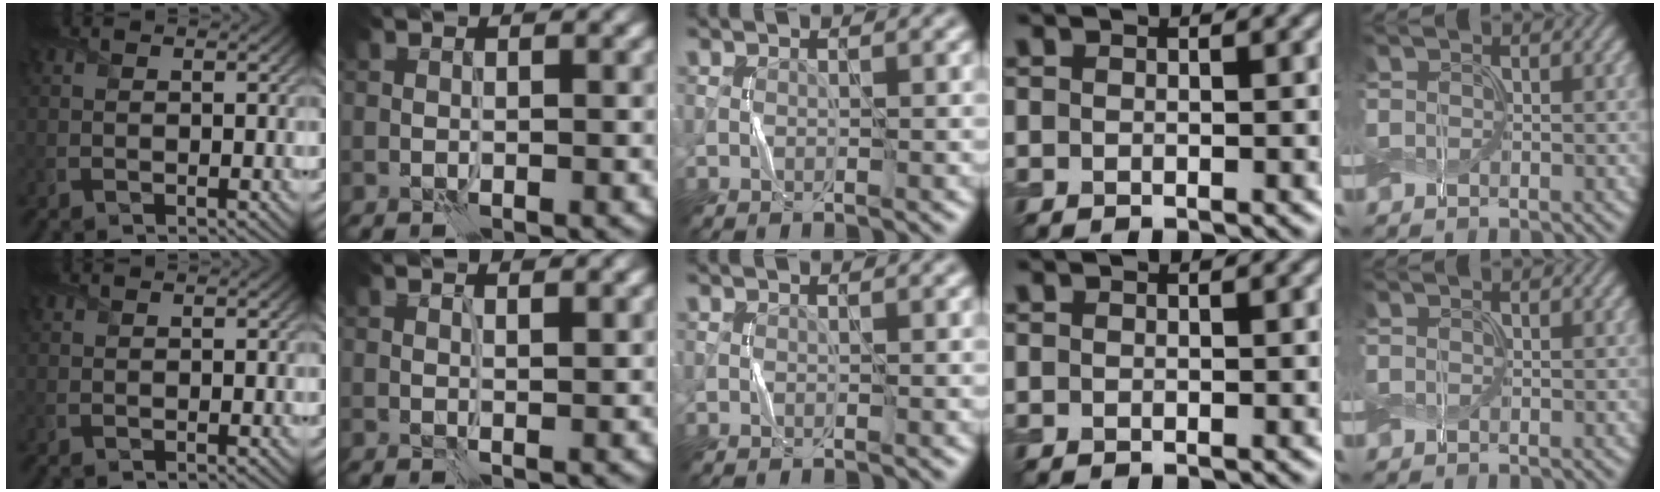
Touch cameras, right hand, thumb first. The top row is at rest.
{"thumb": {"total": 0.5, "force": [0.5, 0.0, 0.1], "torque": [-0.005, 0.002, 0.013]}, "index": {"total": 1.0, "force": [0.8, 0.0, 0.6], "torque": [-0.010, -0.002, 0.017]}}